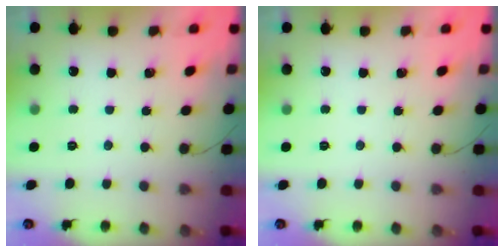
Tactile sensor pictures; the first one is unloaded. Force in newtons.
{"total": 0.0}